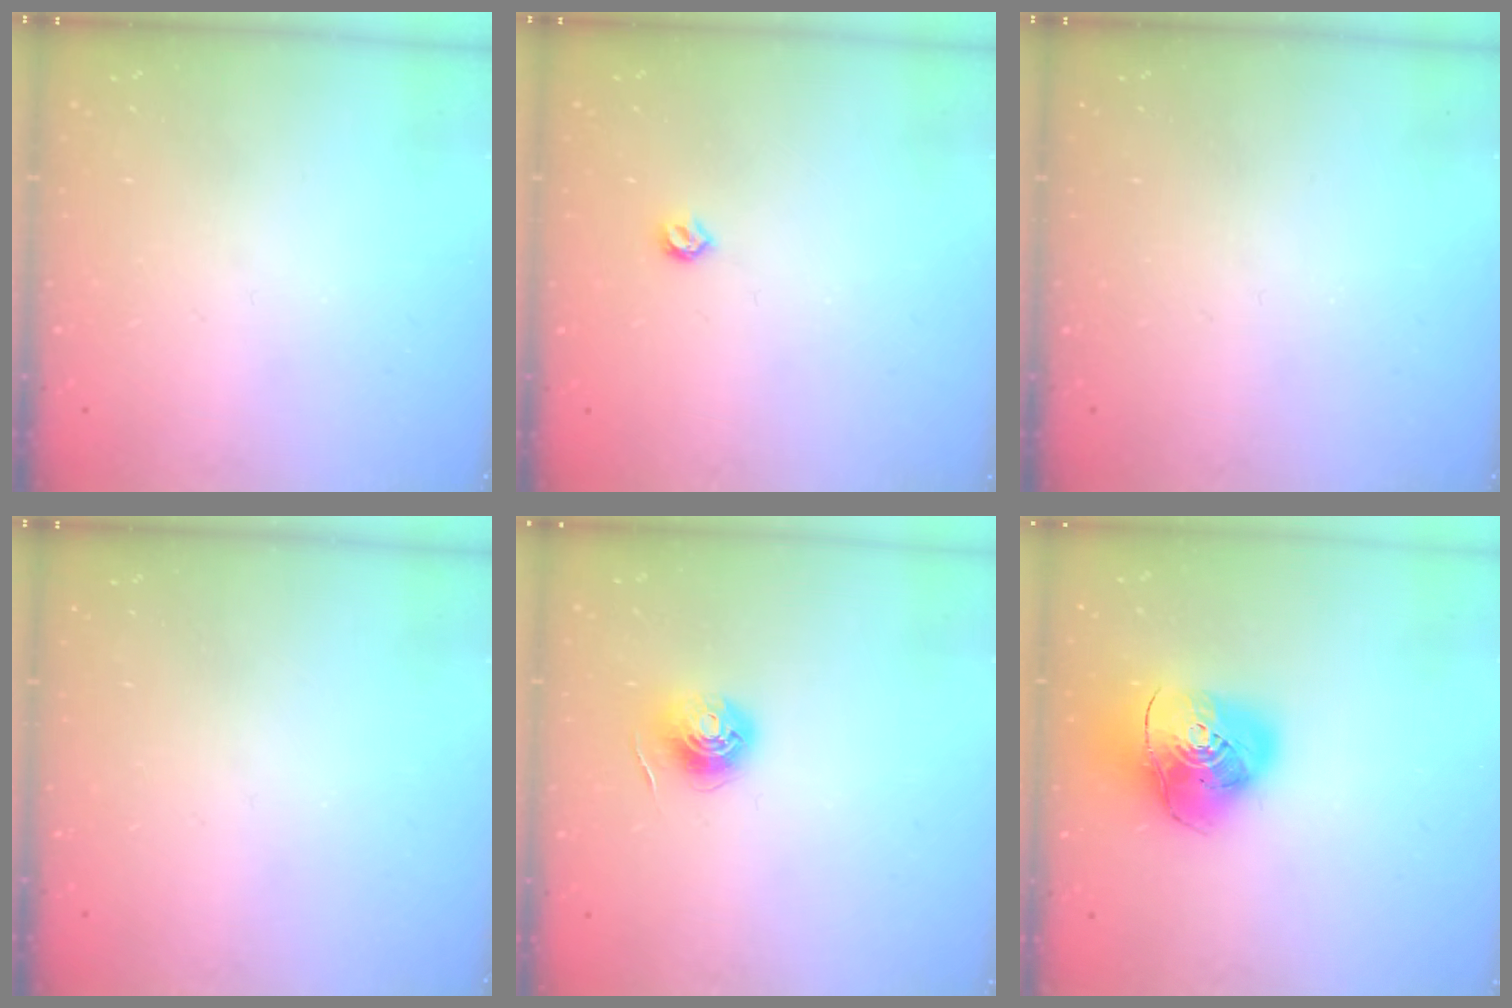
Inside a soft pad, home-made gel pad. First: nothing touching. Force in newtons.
{"total": 4.2, "press": 4.2, "slide": 0.7}
{"total": 0.0}
{"total": 0.0}
{"total": 6.1, "press": 6.1, "slide": 0.5}
{"total": 14.0, "press": 13.9, "slide": 1.8}